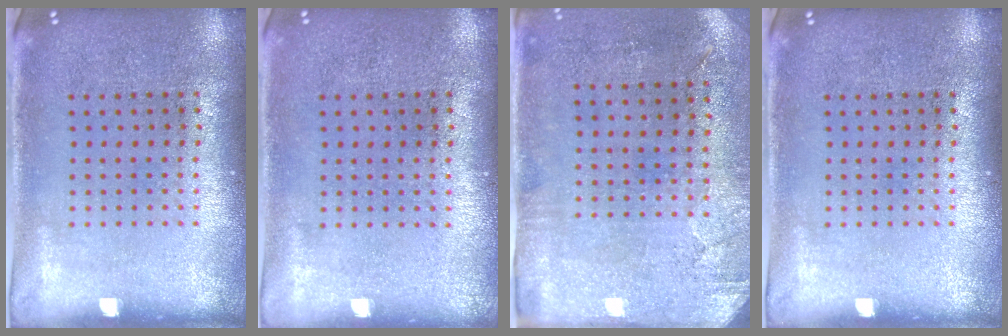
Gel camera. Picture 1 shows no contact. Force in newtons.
{"total": 0.0}
{"total": 2.9, "press": 2.4, "slide": 1.7}
{"total": 0.0}